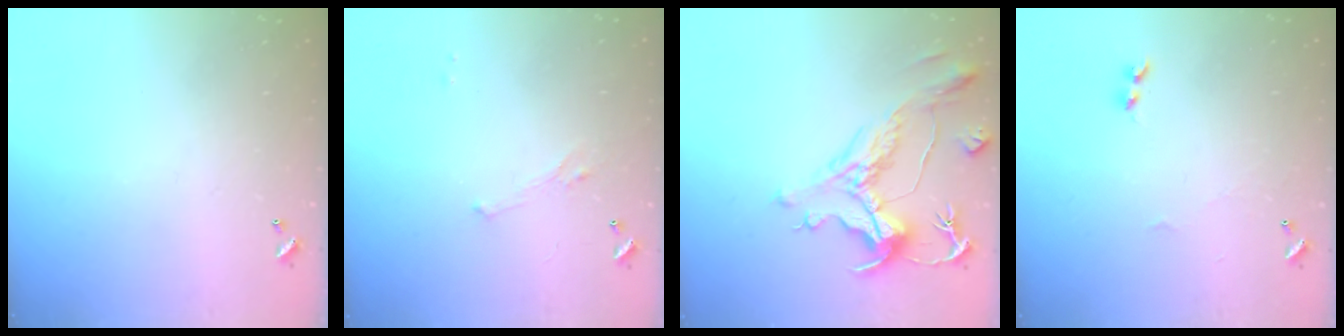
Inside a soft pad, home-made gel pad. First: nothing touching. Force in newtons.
{"total": 1.4, "press": 1.3, "slide": 0.6}
{"total": 1.6, "press": 0.6, "slide": 1.5}
{"total": 2.1, "press": 2.1, "slide": 0.5}